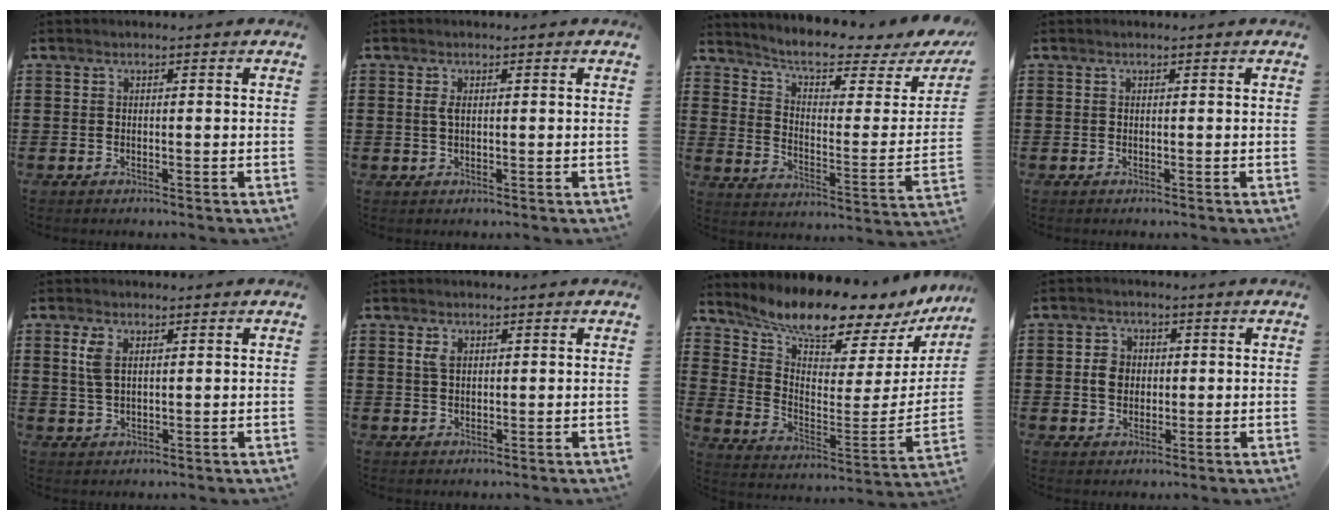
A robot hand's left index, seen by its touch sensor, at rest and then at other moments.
{"total": 1.6, "force": [0.4, 0.6, 1.5], "torque": [-0.039, 0.001, 0.003]}
{"total": 6.3, "force": [5.3, 1.0, 3.3], "torque": [-0.074, -0.043, 0.083]}
{"total": 0.0}
{"total": 3.7, "force": [1.3, 2.0, 2.8], "torque": [-0.064, 0.010, 0.021]}
{"total": 2.1, "force": [0.8, 1.2, 1.4], "torque": [-0.032, 0.006, 0.015]}
{"total": 7.6, "force": [7.0, -0.2, 3.0], "torque": [-0.079, -0.076, 0.109]}
{"total": 3.6, "force": [0.2, 3.1, 1.8], "torque": [-0.045, 0.010, -0.001]}